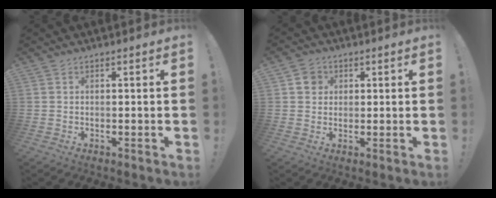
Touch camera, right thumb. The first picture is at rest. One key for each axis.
{"total": 4.7, "fx": 1.4, "fy": 4.3, "fz": 1.4, "tx": -0.009, "ty": 0.001, "tz": 0.024}